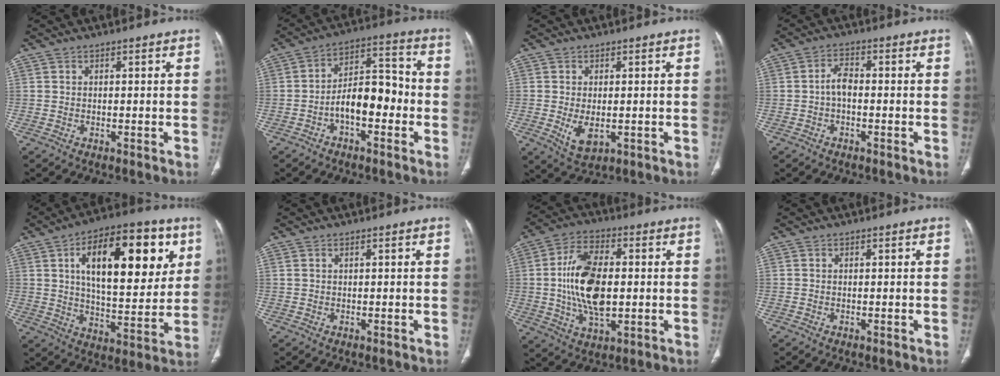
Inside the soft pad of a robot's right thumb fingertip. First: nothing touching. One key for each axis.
{"total": 10.5, "fx": -3.1, "fy": 5.5, "fz": 8.4, "tx": -0.115, "ty": 0.047, "tz": -0.060}
{"total": 4.6, "fx": -0.8, "fy": 2.5, "fz": 3.8, "tx": -0.065, "ty": -0.012, "tz": -0.002}
{"total": 3.1, "fx": -0.6, "fy": 1.7, "fz": 2.5, "tx": -0.044, "ty": 0.014, "tz": -0.019}
{"total": 24.6, "fx": 8.2, "fy": 11.2, "fz": 20.3, "tx": -0.266, "ty": -0.017, "tz": 0.124}
{"total": 0.6, "fx": 0.5, "fy": 0.1, "fz": 0.4, "tx": -0.012, "ty": 0.006, "tz": 0.014}
{"total": 15.2, "fx": 0.3, "fy": 8.1, "fz": 12.9, "tx": -0.237, "ty": 0.004, "tz": 0.006}
{"total": 0.0}